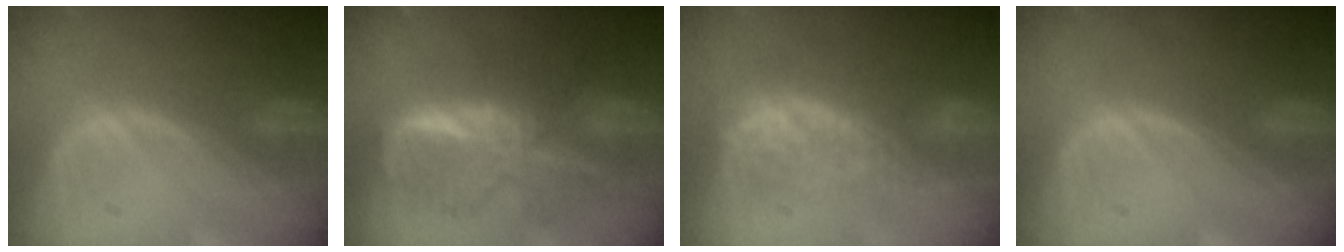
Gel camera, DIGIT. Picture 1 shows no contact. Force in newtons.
{"total": 9.5, "press": 9.5, "slide": 0.7}
{"total": 8.8, "press": 7.4, "slide": 4.7}
{"total": 0.0}